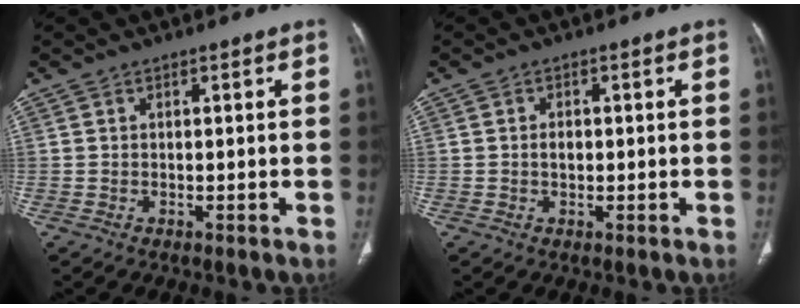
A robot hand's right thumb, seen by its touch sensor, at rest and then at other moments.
{"total": 1.7, "force": [-0.1, 1.2, 1.2], "torque": [-0.015, 0.002, -0.003]}